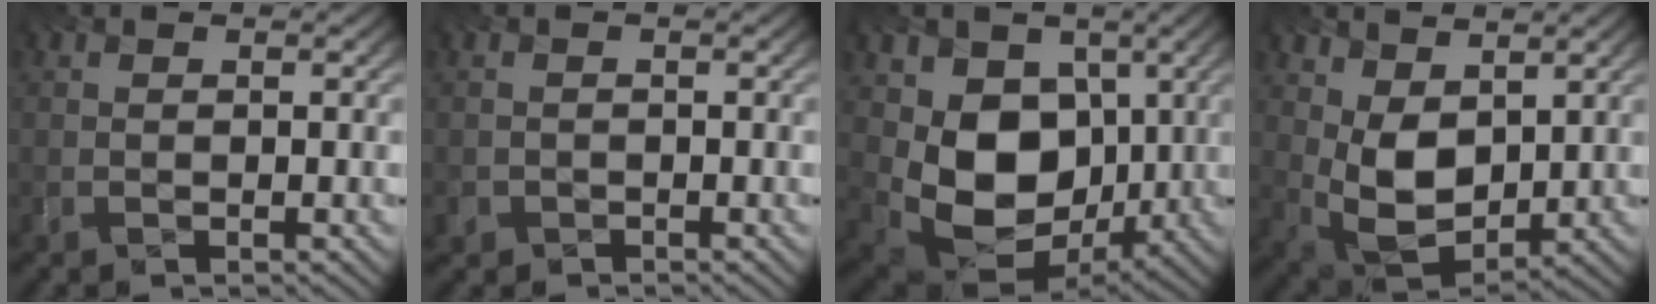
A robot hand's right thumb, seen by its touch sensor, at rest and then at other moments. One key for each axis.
{"total": 0.8, "fx": -0.5, "fy": 0.5, "fz": -0.3, "tx": 0.000, "ty": 0.003, "tz": -0.002}
{"total": 11.1, "fx": -0.3, "fy": 8.6, "fz": 7.0, "tx": -0.156, "ty": -0.036, "tz": -0.001}
{"total": 8.1, "fx": 2.3, "fy": 5.0, "fz": 6.0, "tx": -0.146, "ty": -0.006, "tz": 0.052}